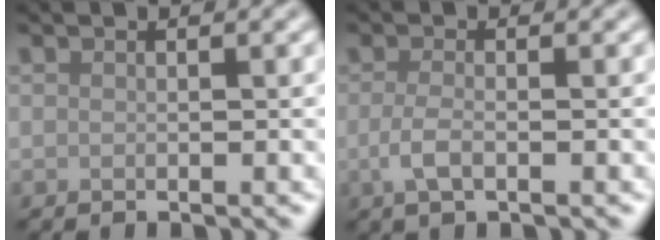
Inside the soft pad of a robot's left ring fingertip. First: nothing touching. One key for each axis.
{"total": 2.2, "fx": -0.6, "fy": 0.8, "fz": 1.9, "tx": -0.043, "ty": -0.005, "tz": -0.015}